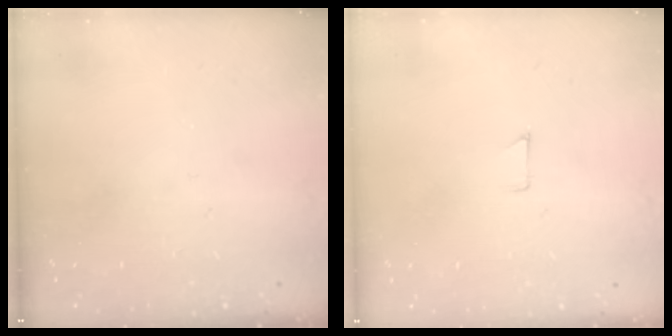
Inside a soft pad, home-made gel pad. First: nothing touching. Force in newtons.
{"total": 3.8, "press": 3.8, "slide": 0.3}